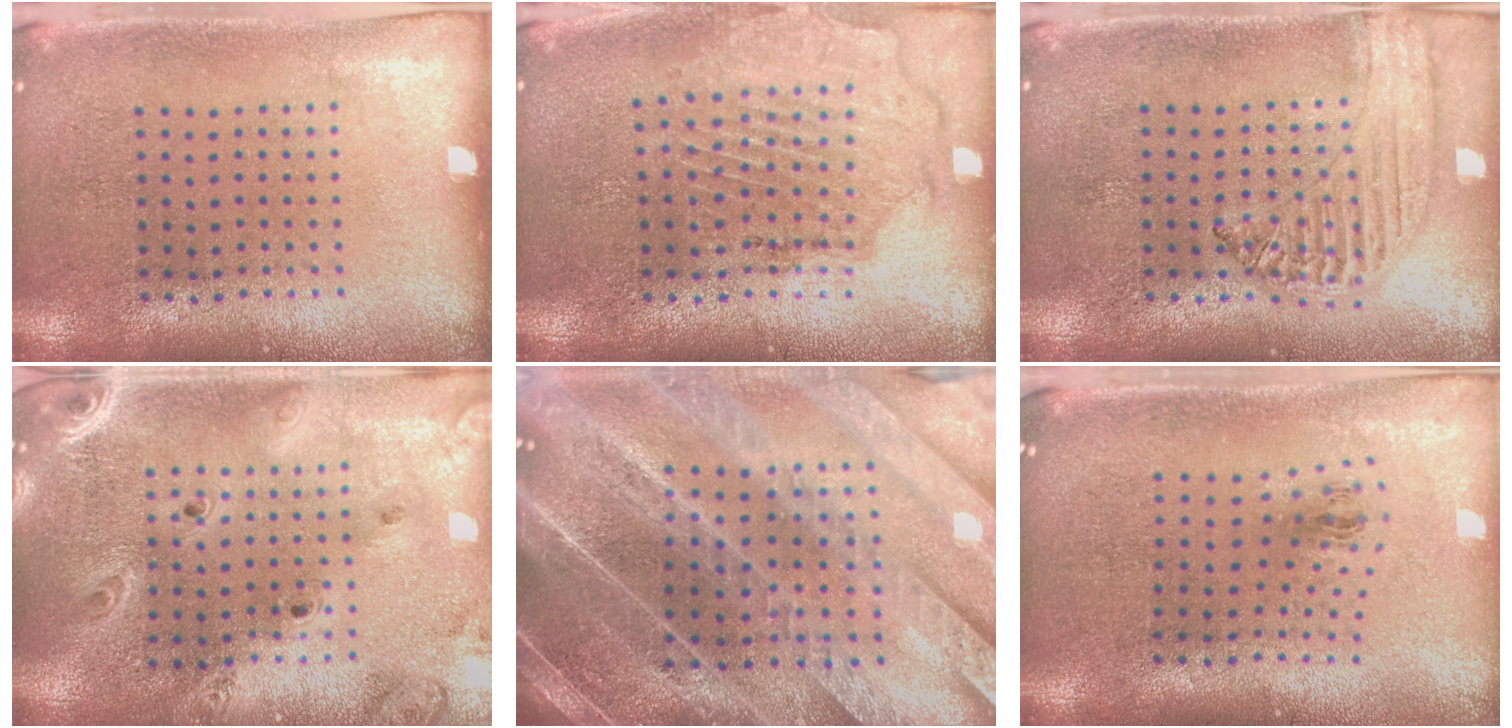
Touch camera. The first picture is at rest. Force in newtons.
{"total": 1.6, "press": 1.5, "slide": 0.4}
{"total": 1.2, "press": 1.2, "slide": 0.1}
{"total": 2.7, "press": 2.3, "slide": 1.4}
{"total": 4.9, "press": 4.4, "slide": 2.3}
{"total": 0.9, "press": 0.4, "slide": 0.9}